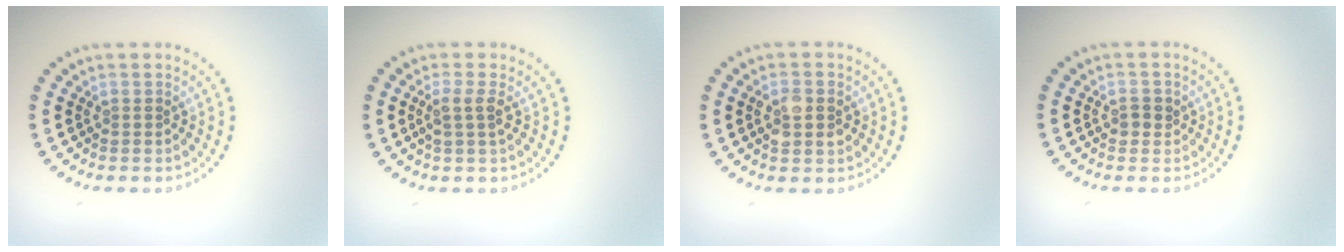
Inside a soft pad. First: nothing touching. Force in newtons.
{"total": 1.7, "press": 1.4, "slide": 0.8}
{"total": 2.7, "press": 2.7, "slide": 0.1}
{"total": 1.3, "press": 1.3, "slide": 0.4}